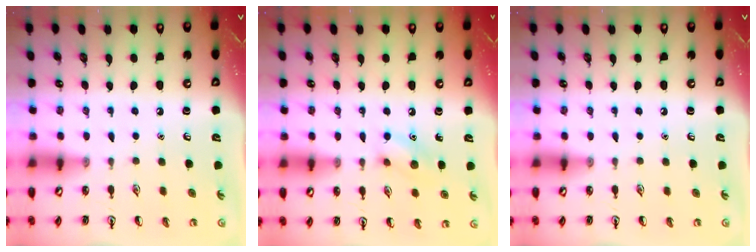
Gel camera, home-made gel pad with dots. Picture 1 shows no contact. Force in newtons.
{"total": 7.9, "press": 7.8, "slide": 0.9}
{"total": 0.0}